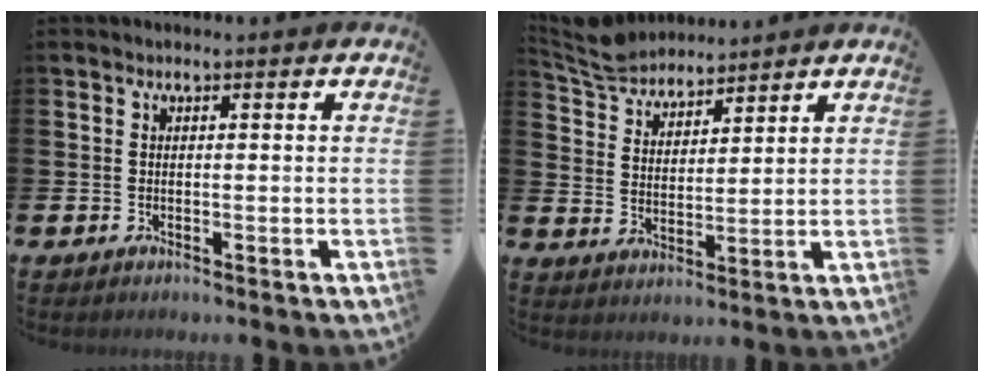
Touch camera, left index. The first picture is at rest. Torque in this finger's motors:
{"motor_torque": [0.62, -0.89, 0.17, 0.03]}